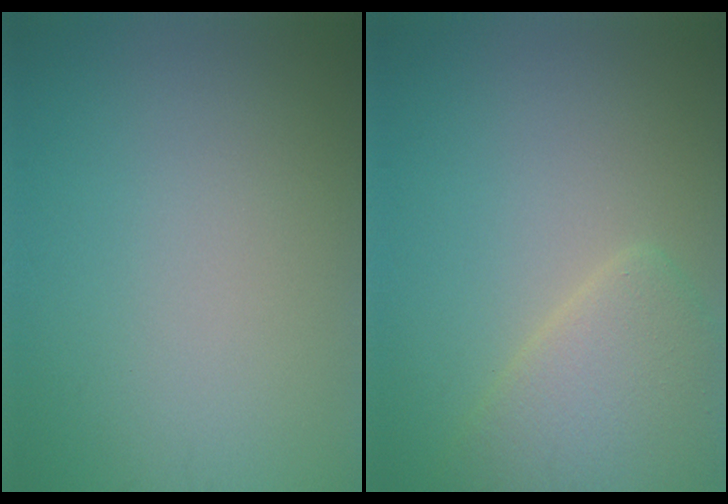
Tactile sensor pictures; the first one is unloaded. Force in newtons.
{"total": 4.5, "press": 4.5, "slide": 0.2}